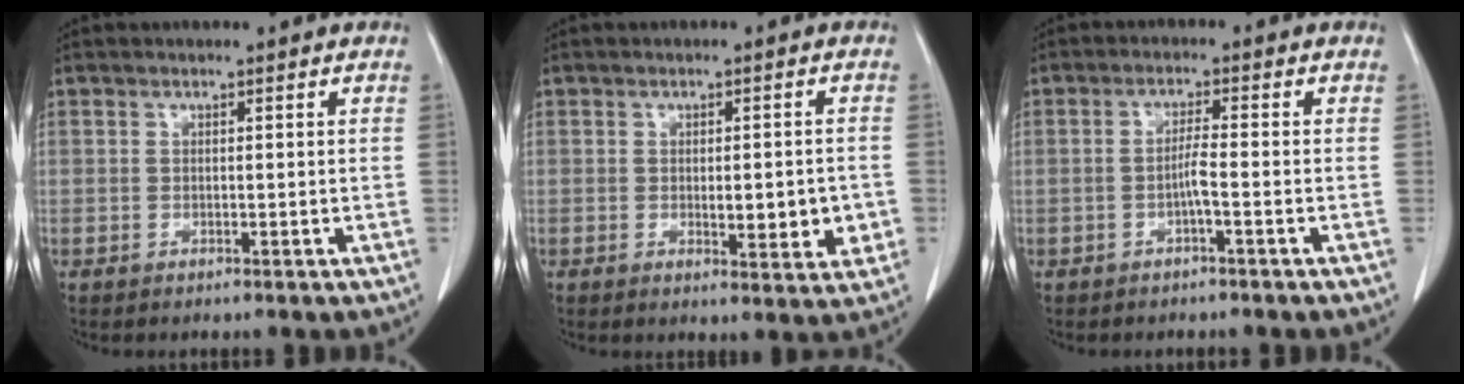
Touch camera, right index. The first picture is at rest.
{"total": 6.3, "force": [-1.0, 2.0, 5.9], "torque": [-0.074, -0.006, -0.010]}
{"total": 2.6, "force": [-0.9, -0.2, 2.4], "torque": [-0.045, 0.002, -0.020]}